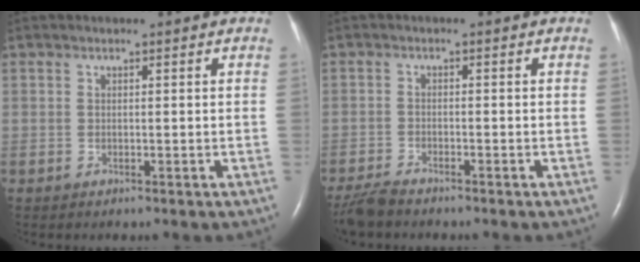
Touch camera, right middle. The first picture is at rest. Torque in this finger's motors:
{"motor_torque": [0.36, -0.31, -0.04, 0.00]}